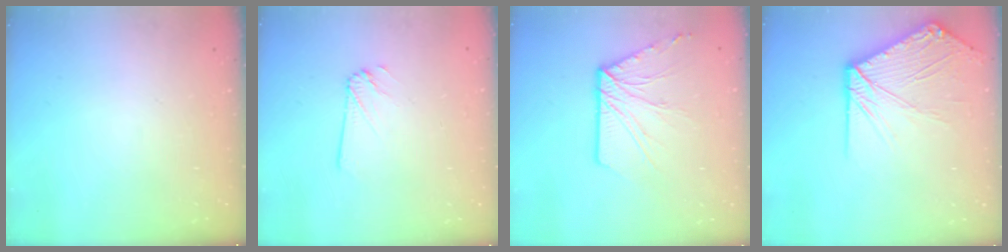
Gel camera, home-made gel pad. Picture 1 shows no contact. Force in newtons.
{"total": 1.8, "press": 1.8, "slide": 0.0}
{"total": 9.3, "press": 9.3, "slide": 0.3}
{"total": 13.6, "press": 13.5, "slide": 1.4}